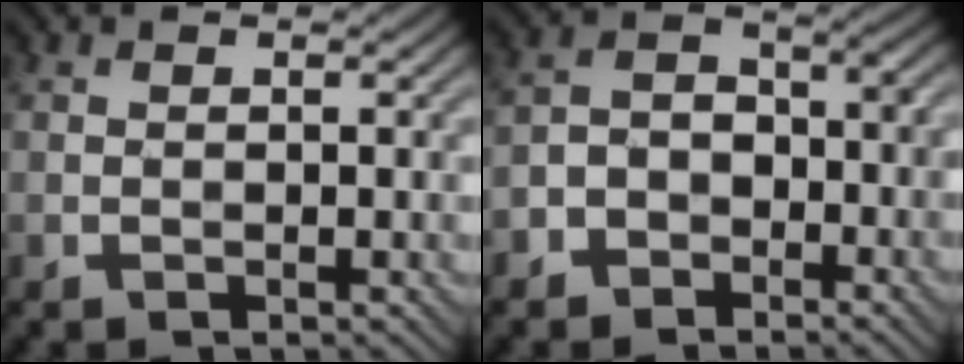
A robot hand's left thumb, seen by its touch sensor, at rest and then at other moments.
{"total": 5.1, "force": [-3.3, 3.3, 2.0], "torque": [-0.036, 0.006, -0.071]}